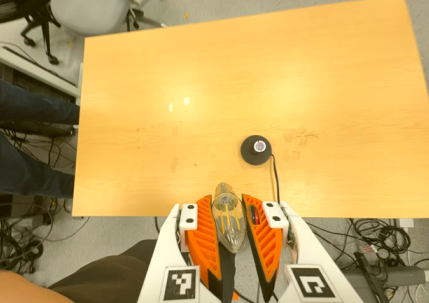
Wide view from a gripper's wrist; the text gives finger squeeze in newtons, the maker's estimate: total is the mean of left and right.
{"total": 17.0, "left": 18.8, "right": 15.3}